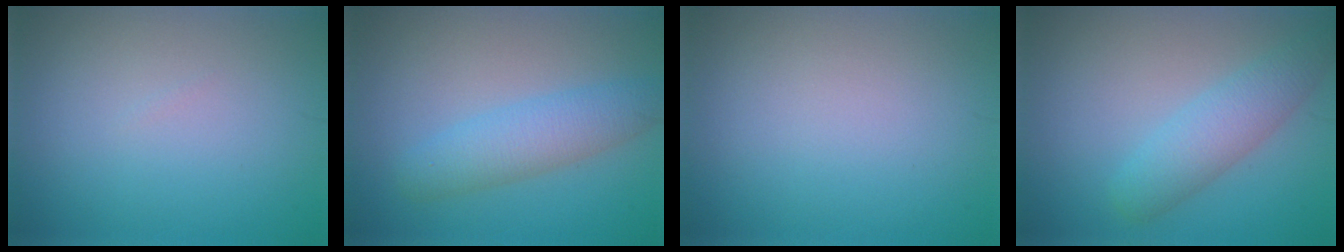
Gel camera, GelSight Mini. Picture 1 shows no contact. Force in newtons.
{"total": 3.8, "press": 3.8, "slide": 0.1}
{"total": 0.0}
{"total": 3.7, "press": 3.7, "slide": 0.2}